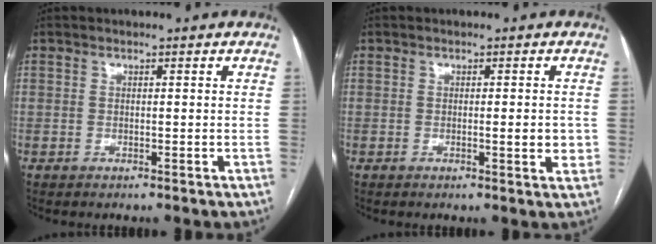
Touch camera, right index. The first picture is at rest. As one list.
[{"total": 2.9, "force": [-0.3, 0.6, 2.8], "torque": [-0.037, -0.003, -0.004]}]